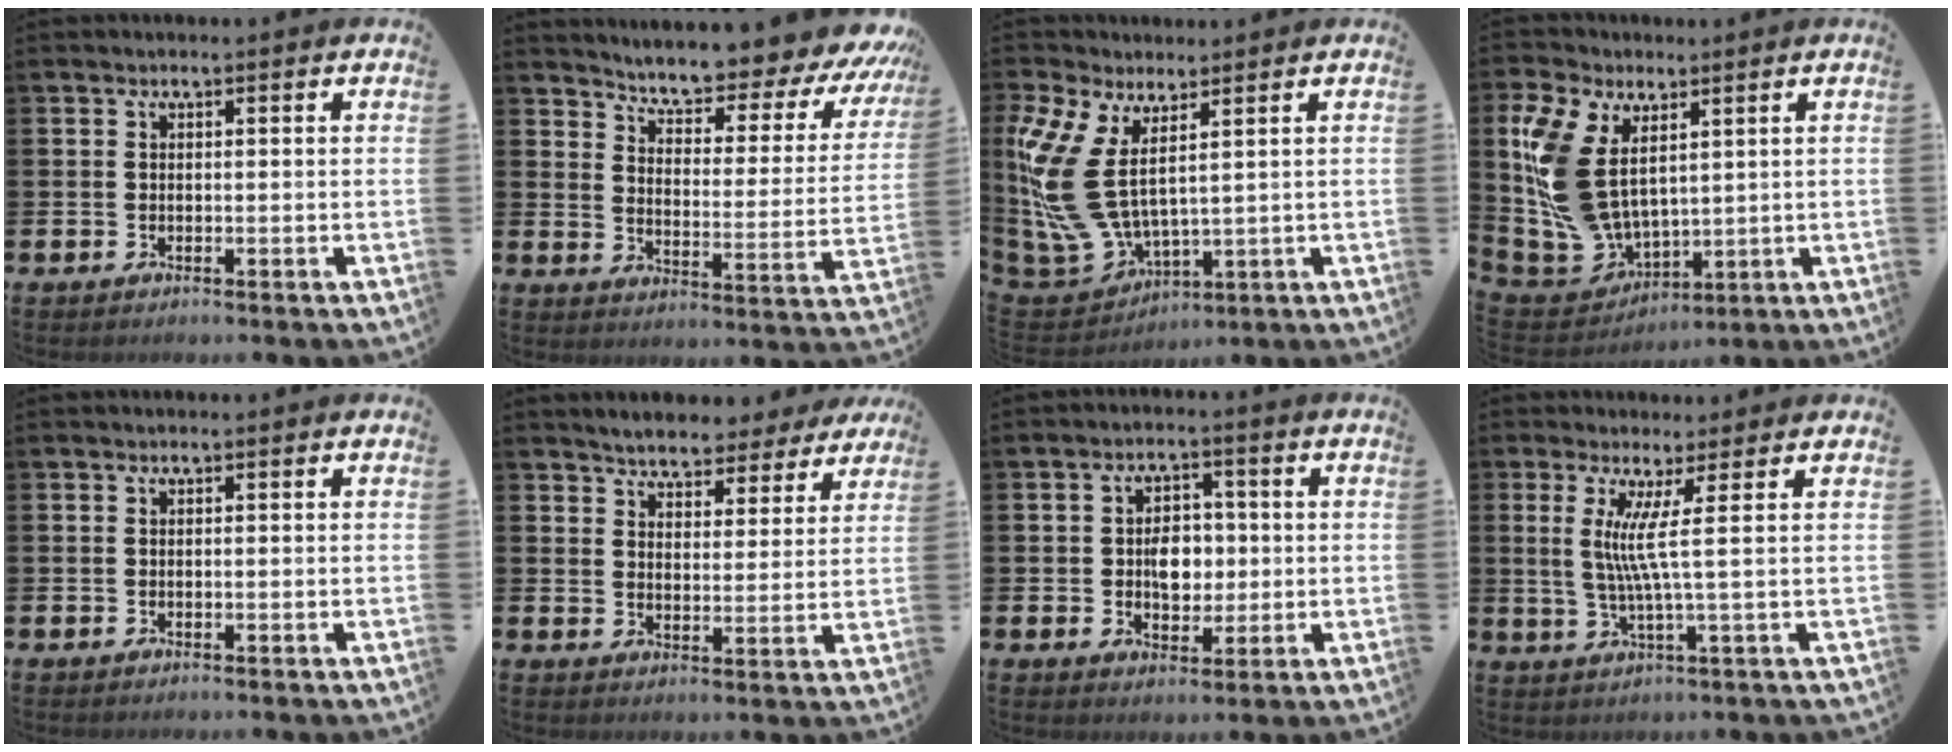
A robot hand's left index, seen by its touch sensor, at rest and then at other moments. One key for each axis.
{"total": 6.7, "fx": 6.4, "fy": 1.0, "fz": 1.9, "tx": -0.059, "ty": -0.061, "tz": 0.101}
{"total": 10.0, "fx": 3.4, "fy": 5.0, "fz": 8.0, "tx": -0.203, "ty": -0.031, "tz": 0.064}
{"total": 11.1, "fx": 4.2, "fy": 7.3, "fz": 7.3, "tx": -0.200, "ty": -0.009, "tz": 0.078}
{"total": 0.0}
{"total": 4.9, "fx": 4.7, "fy": 1.1, "fz": 0.3, "tx": -0.022, "ty": -0.030, "tz": 0.080}
{"total": 5.1, "fx": 0.1, "fy": 3.7, "fz": 3.5, "tx": -0.052, "ty": 0.006, "tz": -0.008}
{"total": 5.6, "fx": 1.6, "fy": -1.0, "fz": 5.3, "tx": -0.109, "ty": -0.017, "tz": 0.026}